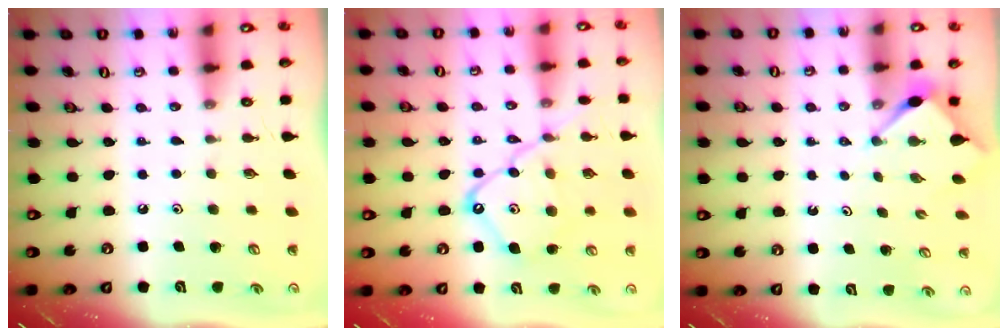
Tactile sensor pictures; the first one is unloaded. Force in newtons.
{"total": 14.4, "press": 14.4, "slide": 1.3}
{"total": 2.9, "press": 2.9, "slide": 0.1}